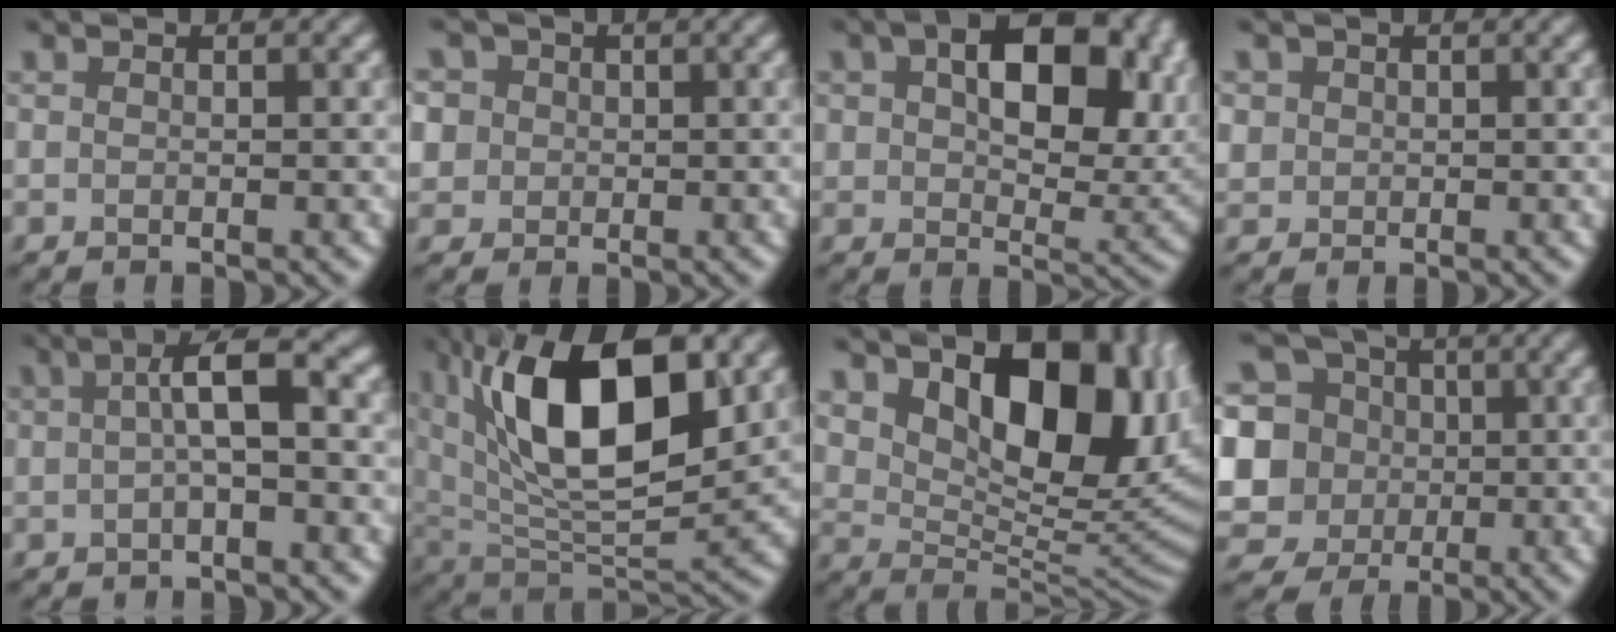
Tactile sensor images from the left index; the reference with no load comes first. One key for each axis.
{"total": 6.7, "fx": 3.0, "fy": 5.2, "fz": 2.9, "tx": -0.068, "ty": 0.024, "tz": 0.028}
{"total": 13.9, "fx": 3.8, "fy": 8.4, "fz": 10.4, "tx": -0.142, "ty": -0.003, "tz": 0.076}
{"total": 1.2, "fx": 0.3, "fy": 1.1, "fz": 0.2, "tx": -0.007, "ty": -0.006, "tz": 0.018}
{"total": 4.1, "fx": 0.2, "fy": 1.2, "fz": 3.9, "tx": -0.076, "ty": 0.014, "tz": -0.001}
{"total": 13.7, "fx": 4.6, "fy": 6.0, "fz": 11.4, "tx": -0.185, "ty": 0.006, "tz": 0.075}
{"total": 13.8, "fx": 5.1, "fy": 7.4, "fz": 10.4, "tx": -0.142, "ty": -0.010, "tz": 0.088}
{"total": 13.9, "fx": 0.7, "fy": 12.9, "fz": 5.1, "tx": -0.169, "ty": 0.018, "tz": -0.008}